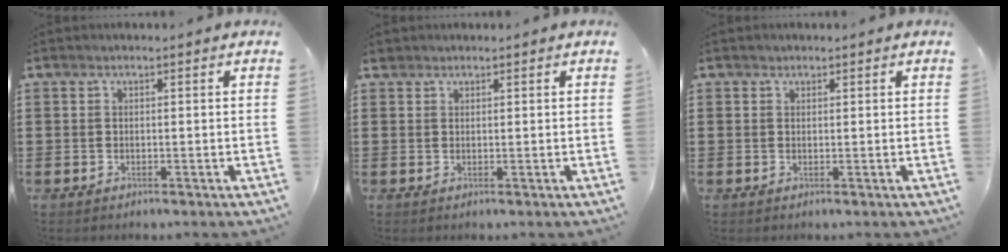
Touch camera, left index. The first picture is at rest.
{"total": 1.0, "force": [0.9, 0.5, 0.1], "torque": [-0.006, 0.003, 0.017]}
{"total": 0.6, "force": [0.5, 0.4, 0.0], "torque": [-0.001, 0.002, 0.010]}